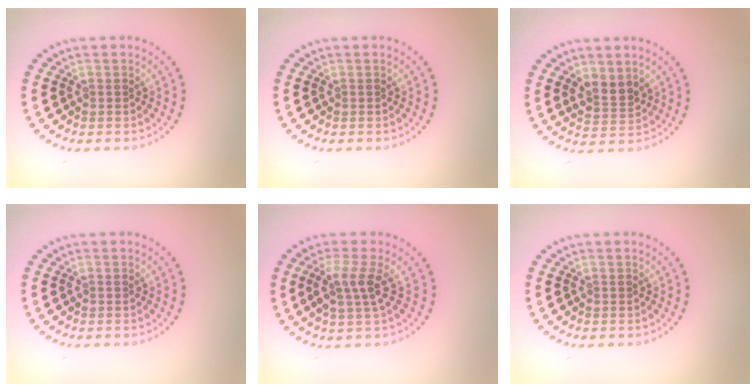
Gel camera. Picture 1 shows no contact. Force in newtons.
{"total": 0.0}
{"total": 2.4, "press": 2.2, "slide": 1.0}
{"total": 0.0}
{"total": 2.8, "press": 2.1, "slide": 1.9}
{"total": 0.0}